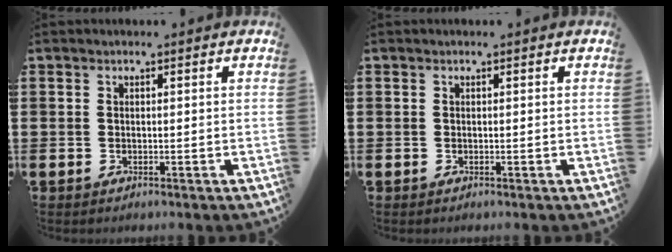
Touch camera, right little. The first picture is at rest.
{"total": 0.0}